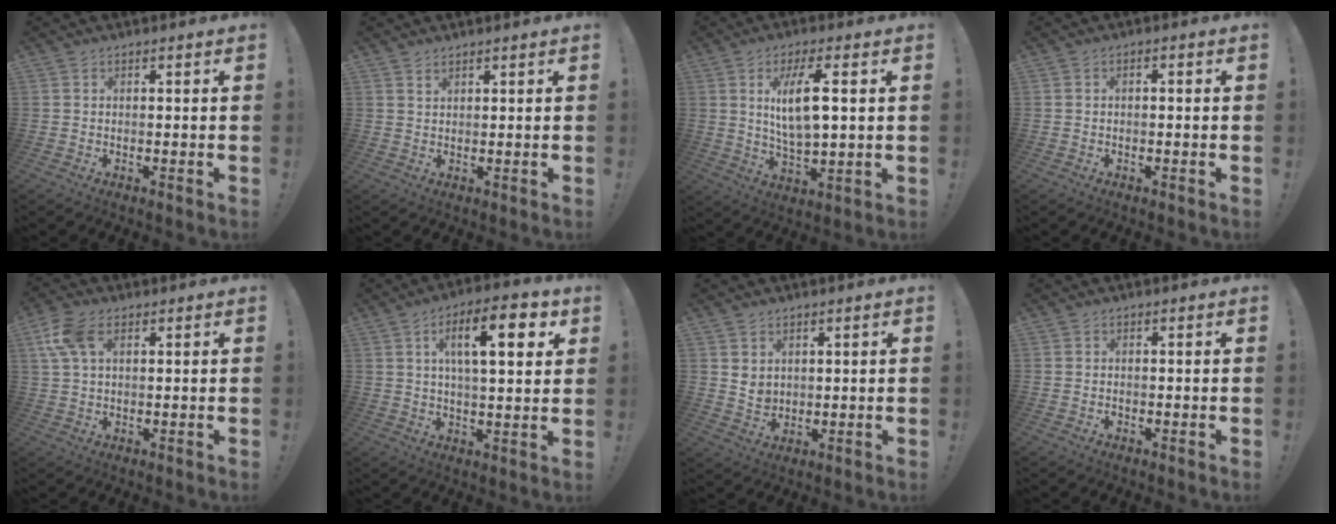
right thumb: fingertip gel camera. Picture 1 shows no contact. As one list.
[{"total": 1.4, "force": [1.2, 0.4, 0.5], "torque": [-0.010, -0.005, 0.022]}, {"total": 11.3, "force": [3.0, 3.6, 10.3], "torque": [-0.175, -0.009, 0.045]}, {"total": 1.5, "force": [-1.3, 0.4, 0.7], "torque": [-0.010, 0.006, -0.022]}, {"total": 8.6, "force": [3.2, 4.8, 6.4], "torque": [-0.135, 0.005, 0.064]}, {"total": 14.7, "force": [4.9, 4.9, 12.9], "torque": [-0.200, 0.001, 0.070]}, {"total": 4.3, "force": [2.4, 3.4, 1.2], "torque": [-0.018, -0.014, 0.045]}, {"total": 0.5, "force": [-0.4, 0.3, 0.0], "torque": [0.001, 0.002, -0.009]}]